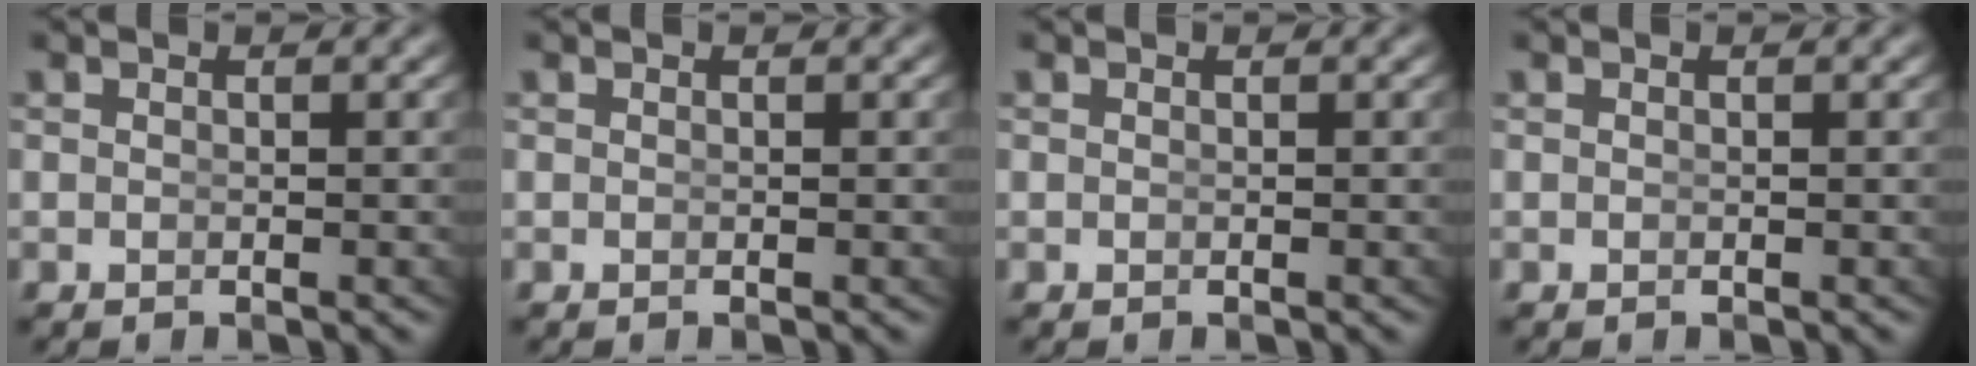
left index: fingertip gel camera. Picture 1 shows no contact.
{"total": 0.0}
{"total": 0.0}
{"total": 0.0}